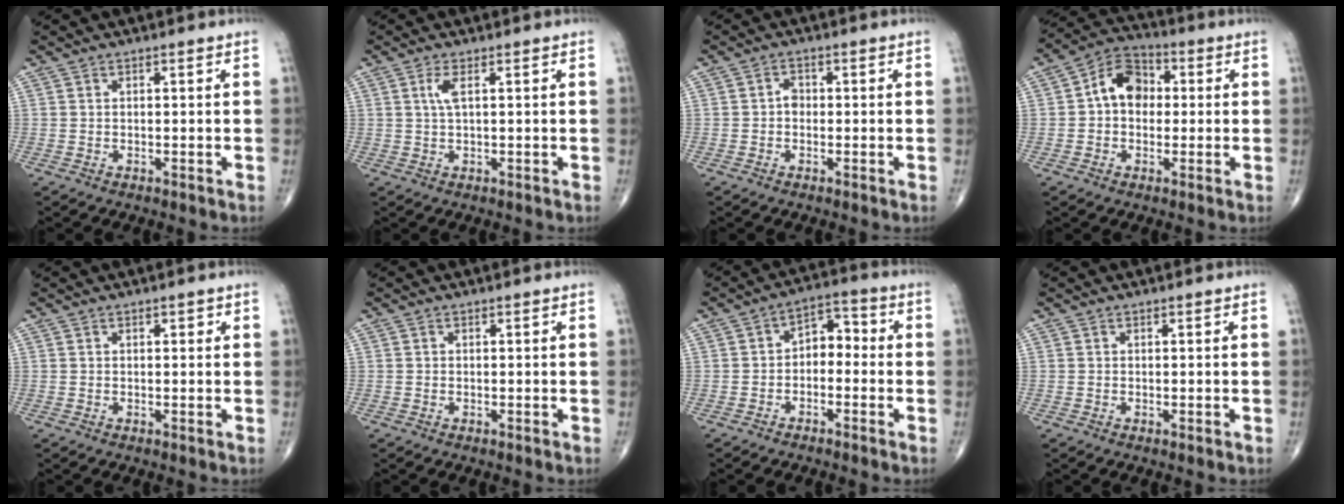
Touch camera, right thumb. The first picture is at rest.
{"total": 2.4, "force": [0.8, 0.5, 2.3], "torque": [-0.059, 0.003, 0.019]}
{"total": 1.9, "force": [-0.3, 1.5, 1.1], "torque": [-0.005, 0.007, -0.011]}
{"total": 9.1, "force": [0.8, 6.9, 6.0], "torque": [-0.076, 0.028, -0.002]}
{"total": 1.0, "force": [0.5, 0.5, 0.7], "torque": [-0.005, 0.001, 0.005]}
{"total": 0.0}
{"total": 6.0, "force": [-1.0, 4.1, 4.3], "torque": [-0.042, 0.035, -0.031]}
{"total": 0.0}